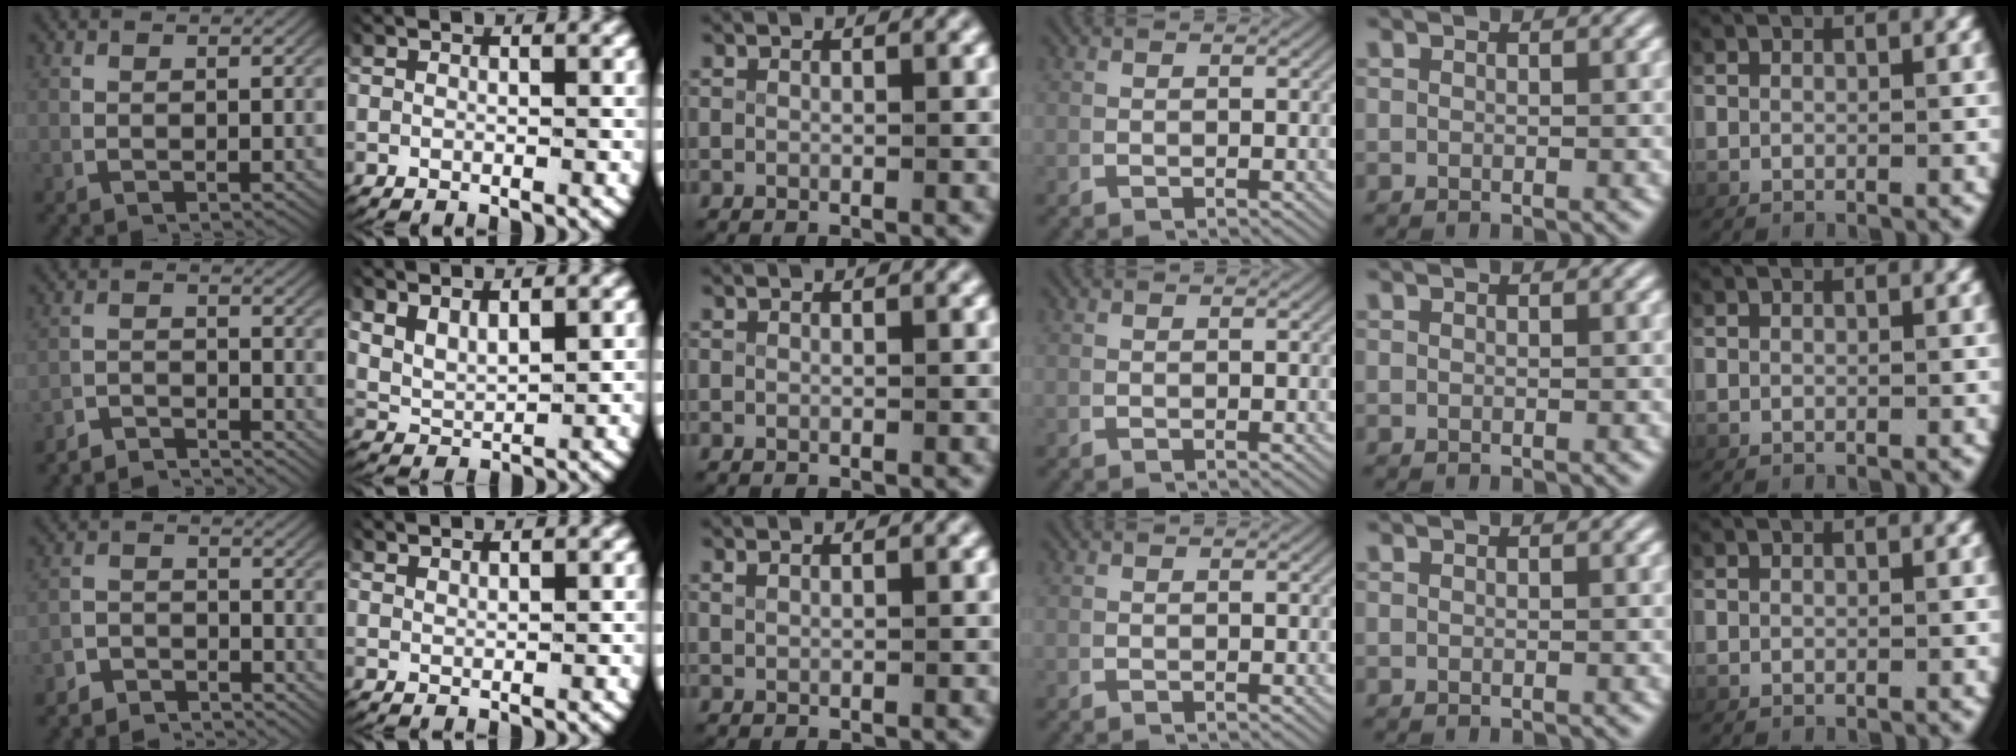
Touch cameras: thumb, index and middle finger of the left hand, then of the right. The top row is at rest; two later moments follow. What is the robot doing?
{"motion": "lift_and_place", "object": "coat"}